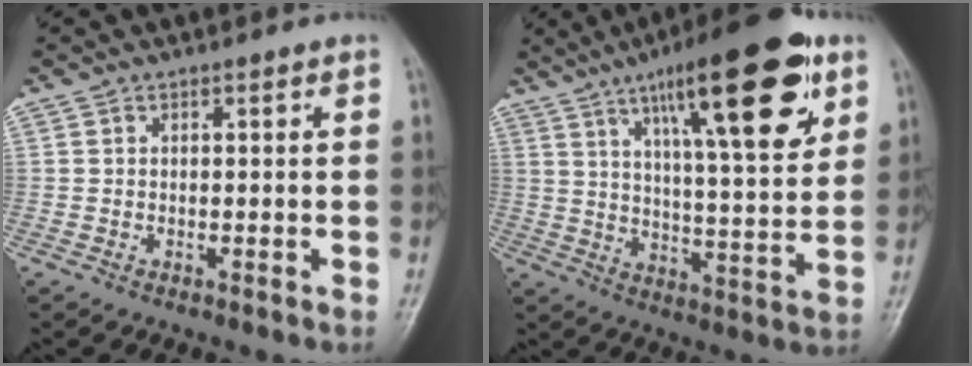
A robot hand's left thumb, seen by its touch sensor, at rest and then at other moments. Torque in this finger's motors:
{"motor_torque": [2.44, 1.48, 1.85, -0.92, 0.17]}